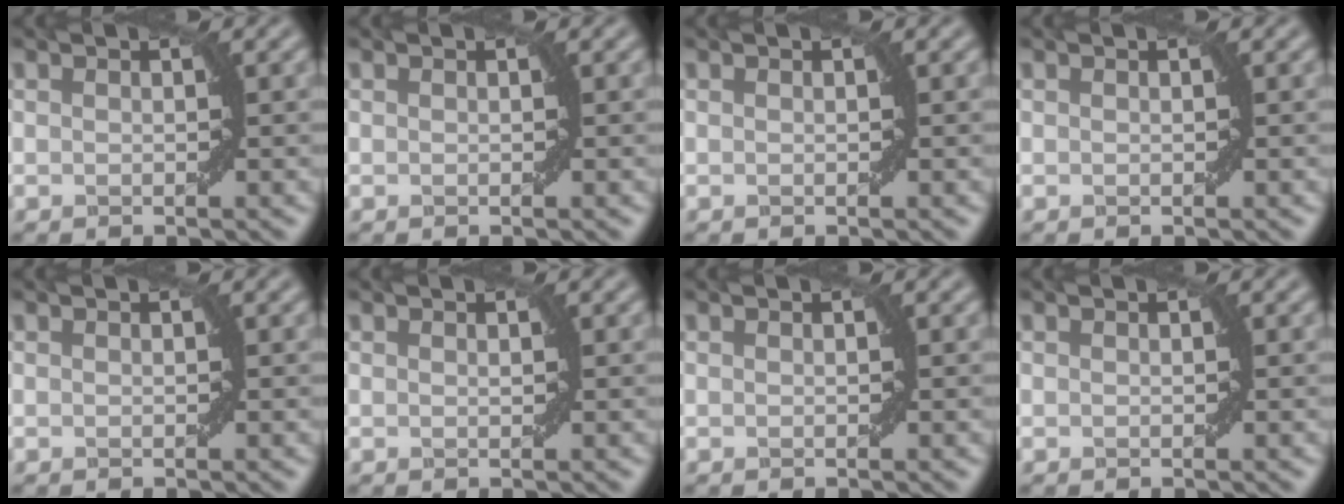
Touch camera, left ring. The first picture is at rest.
{"total": 0.0}
{"total": 0.0}
{"total": 0.0}
{"total": 0.0}
{"total": 0.0}
{"total": 0.0}
{"total": 0.0}